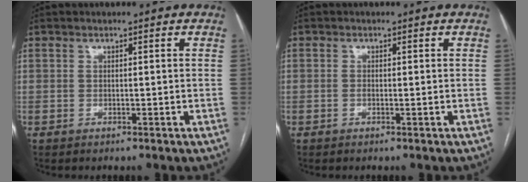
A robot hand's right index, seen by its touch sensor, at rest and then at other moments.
{"total": 0.8, "force": [-0.1, 0.2, 0.7], "torque": [-0.015, -0.001, -0.001]}